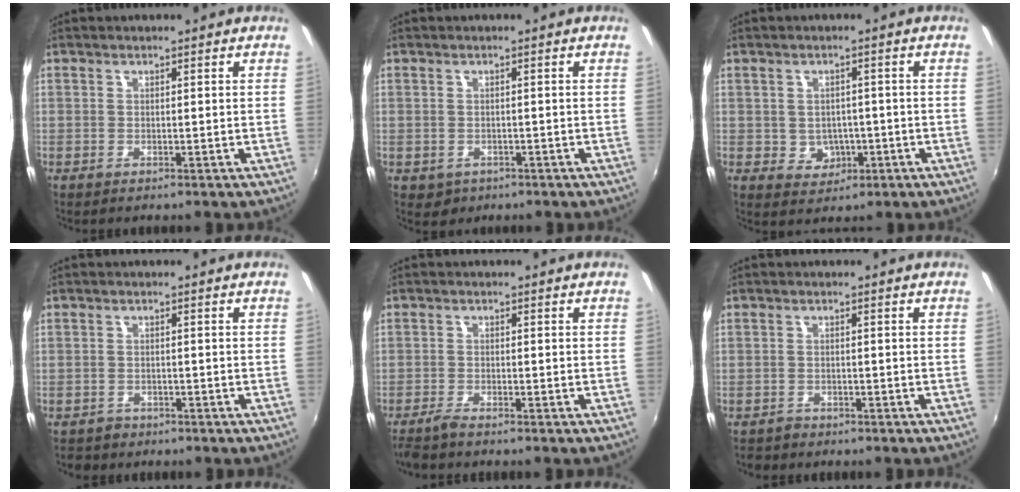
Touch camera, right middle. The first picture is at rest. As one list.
[{"total": 2.6, "force": [-0.8, 2.2, 0.9], "torque": [-0.022, -0.004, -0.007]}, {"total": 4.6, "force": [-0.8, 4.3, 1.5], "torque": [-0.035, 0.007, 0.000]}, {"total": 2.6, "force": [-1.8, 1.8, 0.3], "torque": [-0.015, -0.002, -0.027]}, {"total": 2.6, "force": [-2.4, 0.1, 1.1], "torque": [-0.037, -0.007, -0.049]}, {"total": 1.9, "force": [-1.5, 1.2, 0.1], "torque": [-0.010, -0.001, -0.025]}]